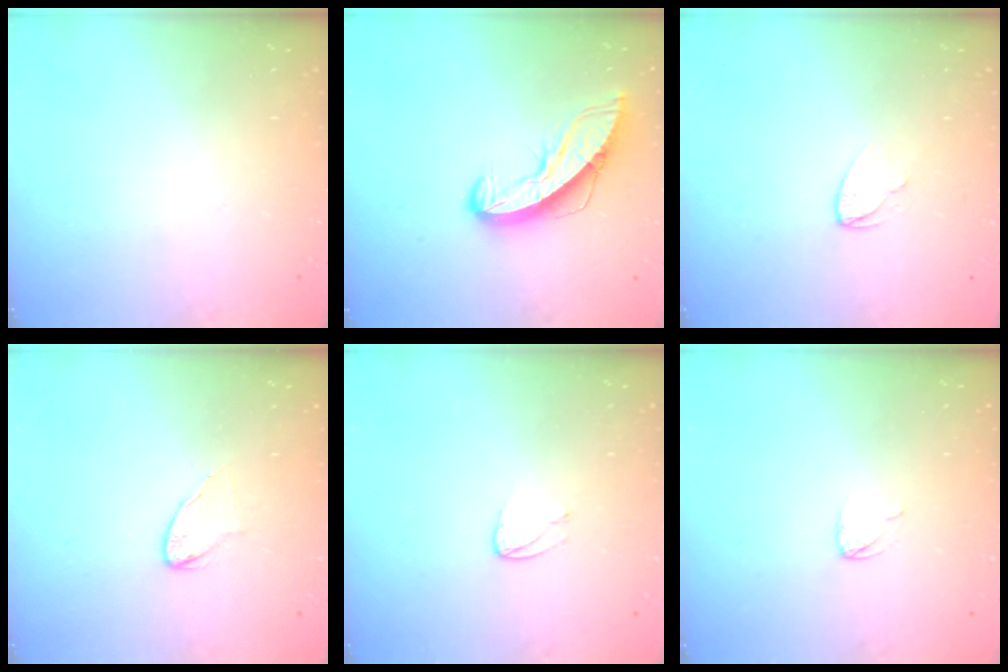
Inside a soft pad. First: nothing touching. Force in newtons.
{"total": 9.0, "press": 9.0, "slide": 0.9}
{"total": 3.0, "press": 3.0, "slide": 0.3}
{"total": 3.7, "press": 3.7, "slide": 0.3}
{"total": 3.1, "press": 3.1, "slide": 0.3}
{"total": 2.9, "press": 2.9, "slide": 0.2}